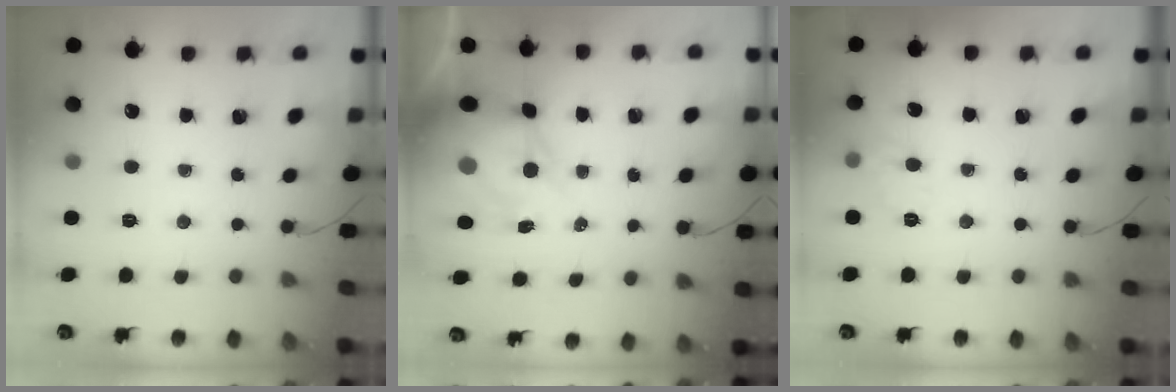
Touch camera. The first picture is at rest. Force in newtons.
{"total": 8.9, "press": 8.5, "slide": 2.6}
{"total": 4.4, "press": 4.1, "slide": 1.6}